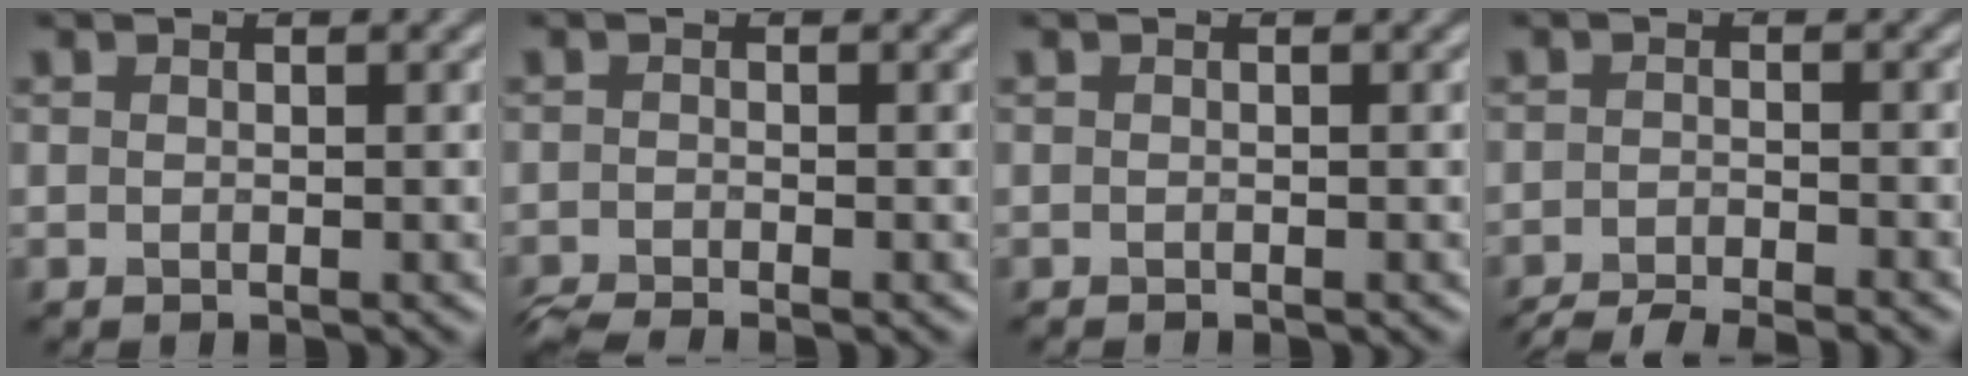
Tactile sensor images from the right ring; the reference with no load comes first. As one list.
[{"total": 2.6, "force": [-2.4, 0.2, 1.1], "torque": [-0.021, -0.013, -0.048]}, {"total": 0.5, "force": [-0.5, 0.0, 0.0], "torque": [0.002, -0.005, -0.009]}, {"total": 4.5, "force": [-4.1, 0.5, 2.0], "torque": [-0.032, -0.011, -0.071]}]